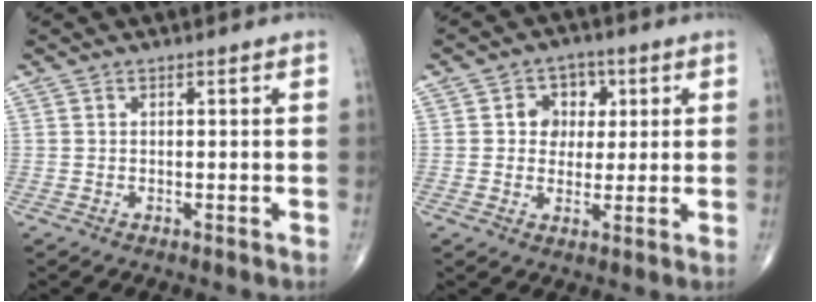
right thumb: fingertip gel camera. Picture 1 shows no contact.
{"total": 6.5, "force": [1.5, 5.5, 3.0], "torque": [-0.005, 0.003, 0.017]}